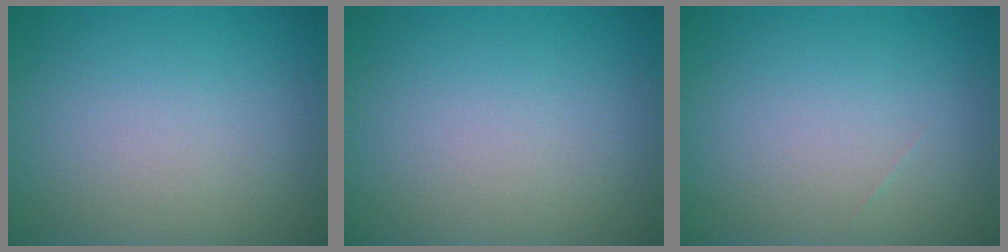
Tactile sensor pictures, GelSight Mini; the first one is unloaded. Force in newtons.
{"total": 0.0}
{"total": 0.0}